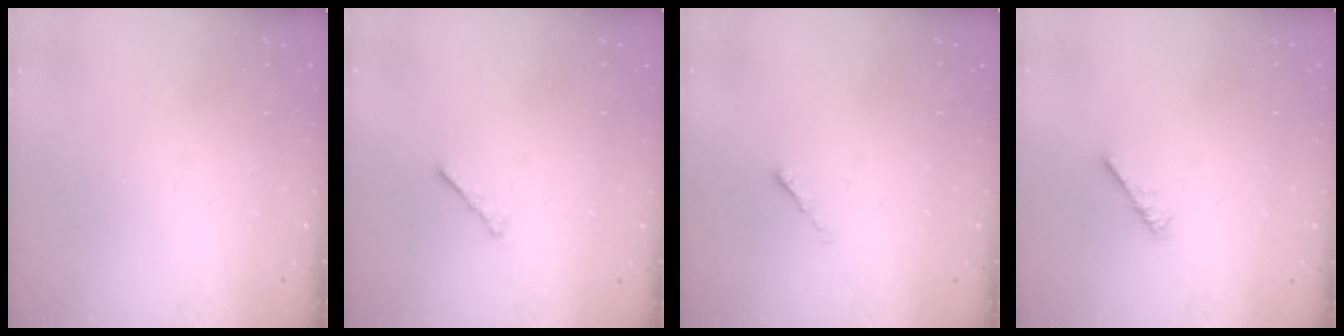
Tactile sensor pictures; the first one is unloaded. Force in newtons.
{"total": 1.9, "press": 1.8, "slide": 0.5}
{"total": 0.0}
{"total": 0.8, "press": 0.8, "slide": 0.3}